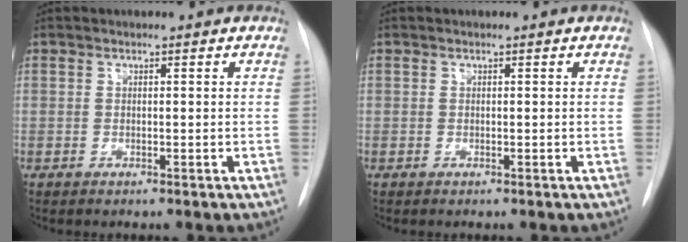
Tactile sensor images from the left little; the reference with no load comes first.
{"total": 0.0}